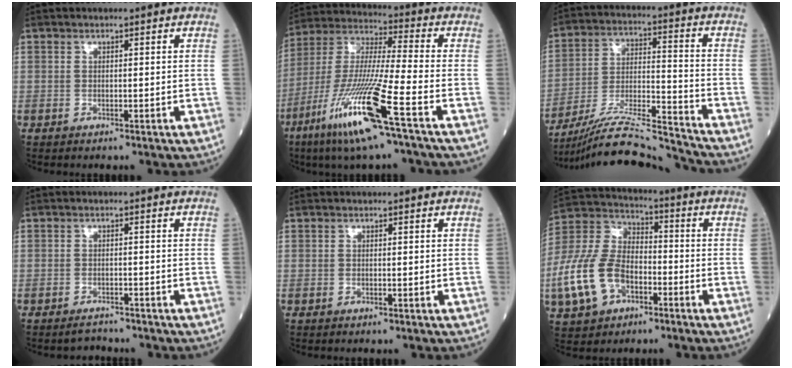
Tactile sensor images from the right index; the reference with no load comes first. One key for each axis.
{"total": 17.3, "fx": -8.5, "fy": -0.3, "fz": 15.0, "tx": -0.326, "ty": -0.040, "tz": -0.168}
{"total": 15.3, "fx": -14.7, "fy": -1.7, "fz": 3.8, "tx": -0.071, "ty": 0.012, "tz": -0.261}
{"total": 1.7, "fx": -1.6, "fy": 0.4, "fz": -0.2, "tx": 0.001, "ty": -0.004, "tz": -0.024}
{"total": 0.0}
{"total": 13.9, "fx": -5.0, "fy": 8.8, "fz": 9.6, "tx": -0.236, "ty": 0.013, "tz": -0.094}